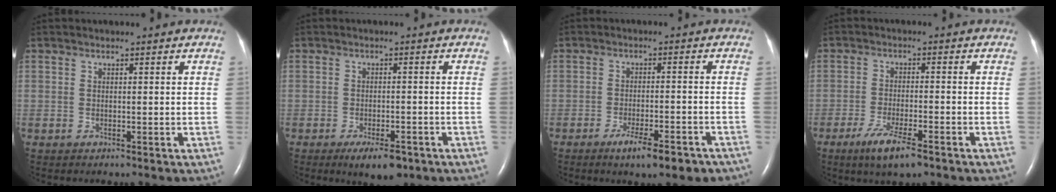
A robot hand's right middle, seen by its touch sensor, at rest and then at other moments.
{"total": 5.4, "force": [-3.5, 1.8, 3.7], "torque": [-0.059, -0.006, -0.047]}
{"total": 7.2, "force": [-5.0, 1.3, 5.0], "torque": [-0.071, -0.007, -0.069]}
{"total": 6.5, "force": [-4.2, 1.0, 4.9], "torque": [-0.099, -0.013, -0.070]}